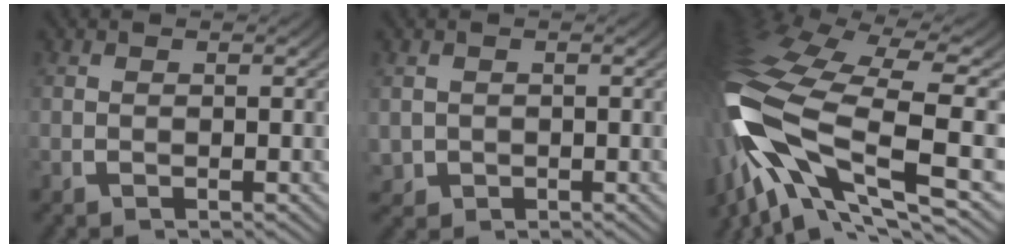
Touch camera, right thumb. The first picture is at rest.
{"total": 2.3, "force": [-0.3, 2.2, 0.7], "torque": [-0.025, -0.019, 0.005]}
{"total": 15.3, "force": [-2.1, 8.2, 12.8], "torque": [-0.314, -0.043, -0.009]}